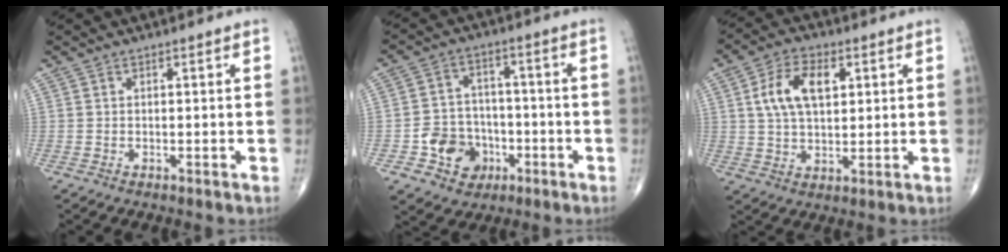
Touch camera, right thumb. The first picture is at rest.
{"total": 9.6, "force": [-3.6, 8.1, 3.8], "torque": [-0.026, 0.029, -0.056]}
{"total": 10.3, "force": [2.9, 5.9, 8.0], "torque": [-0.137, 0.002, 0.051]}